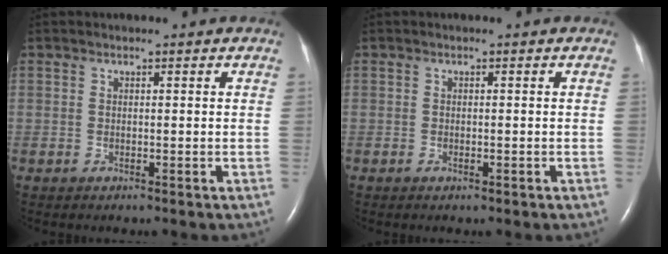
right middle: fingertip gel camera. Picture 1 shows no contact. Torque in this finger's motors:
{"motor_torque": [-0.03, -0.03, -0.08, -0.01]}